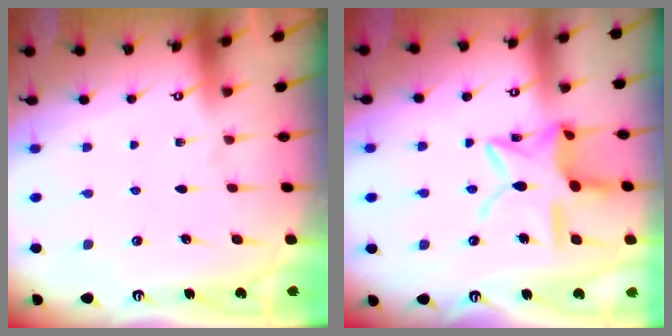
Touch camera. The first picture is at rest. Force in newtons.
{"total": 14.8, "press": 14.7, "slide": 1.2}